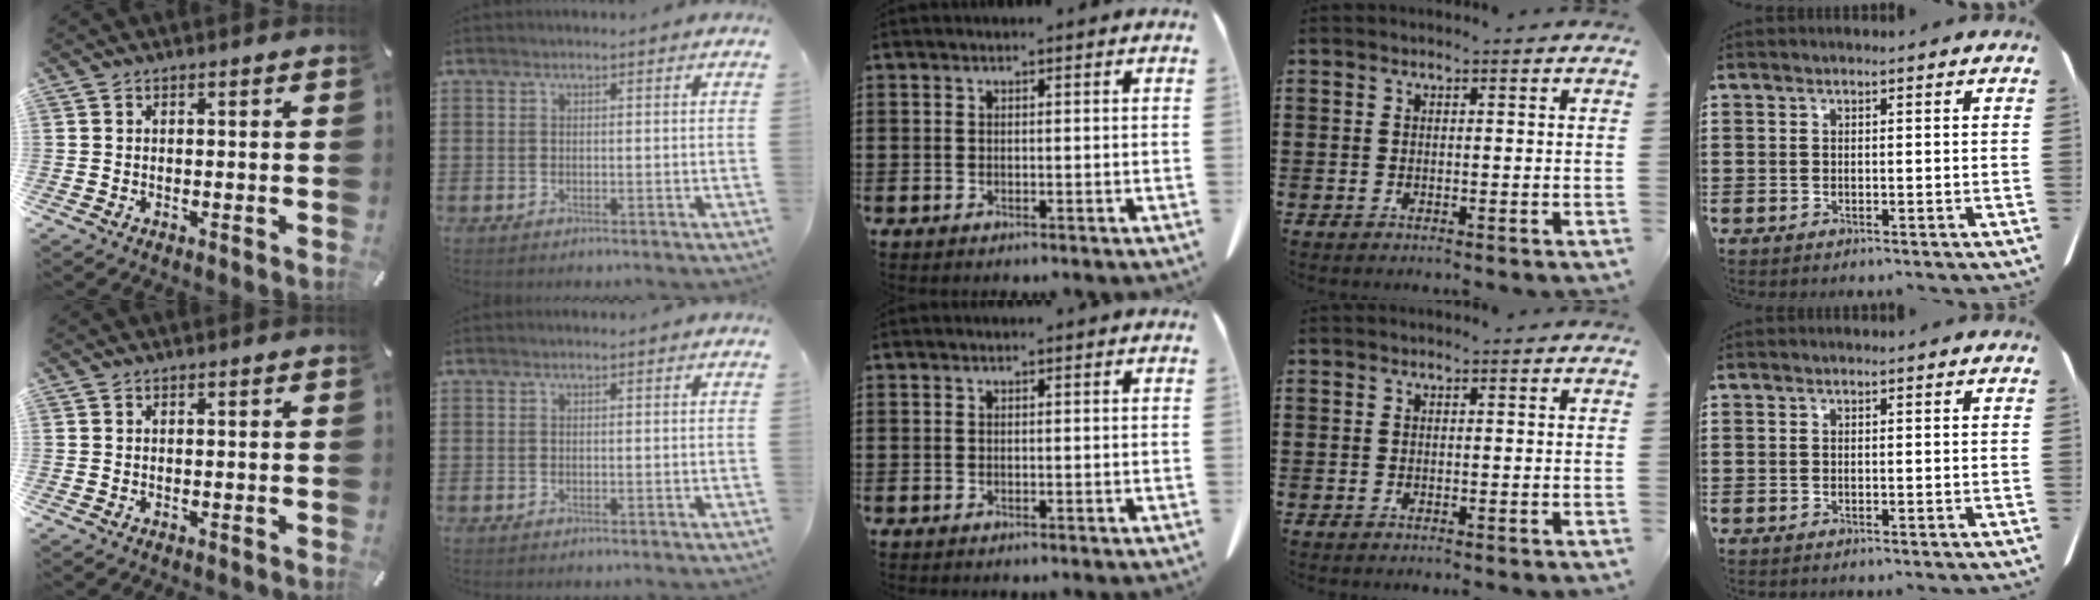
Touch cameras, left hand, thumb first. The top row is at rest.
{}